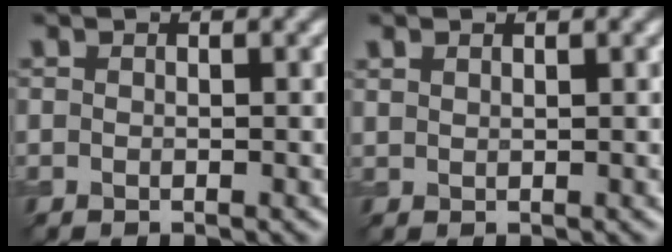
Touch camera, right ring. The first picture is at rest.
{"total": 0.8, "force": [0.6, 0.3, 0.3], "torque": [-0.012, 0.000, 0.016]}